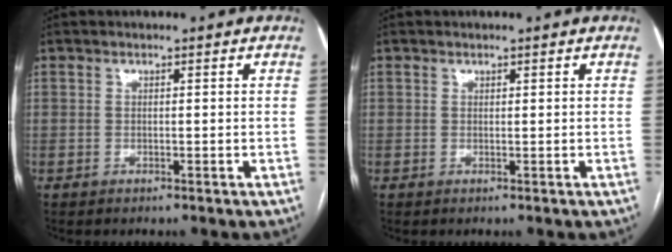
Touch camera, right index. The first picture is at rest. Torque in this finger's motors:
{"motor_torque": [0.00, 0.01, 0.00, 0.00]}